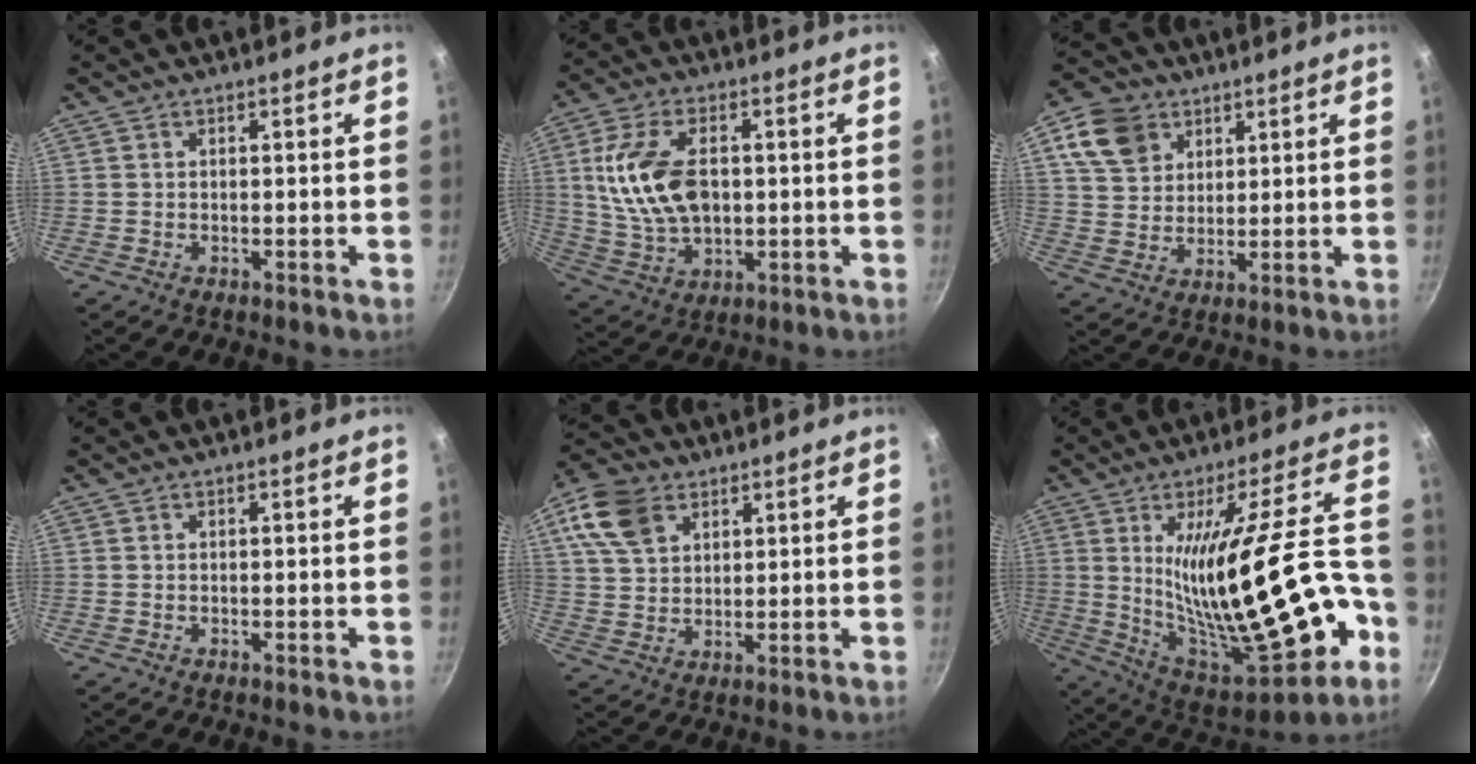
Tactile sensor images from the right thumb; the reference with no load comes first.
{"total": 14.8, "force": [1.5, 9.1, 11.6], "torque": [-0.206, -0.001, 0.034]}
{"total": 10.6, "force": [5.2, 8.1, 4.6], "torque": [-0.058, -0.003, 0.094]}
{"total": 0.0}
{"total": 11.2, "force": [5.3, 7.6, 6.3], "torque": [-0.105, -0.002, 0.096]}
{"total": 29.2, "force": [-5.0, 10.3, 26.8], "torque": [-0.394, 0.011, -0.035]}